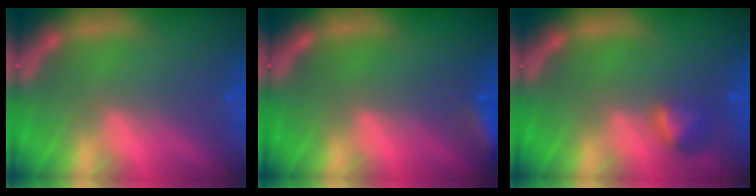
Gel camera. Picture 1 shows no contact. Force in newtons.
{"total": 2.9}
{"total": 1.9}